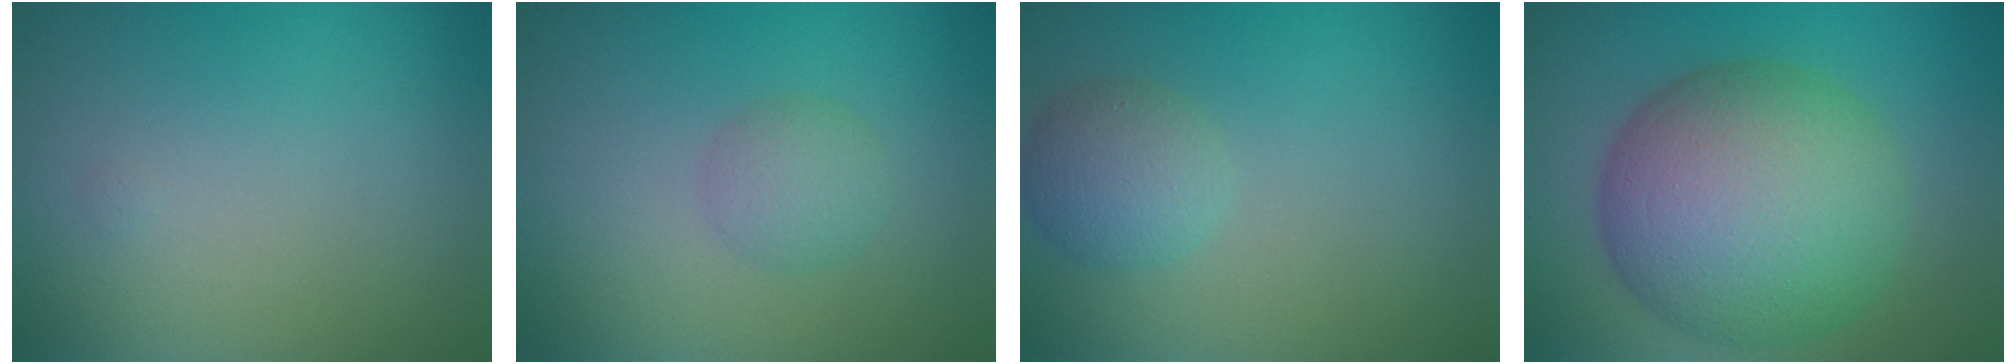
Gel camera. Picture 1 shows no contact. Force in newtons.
{"total": 2.0, "press": 2.0, "slide": 0.2}
{"total": 2.7, "press": 2.7, "slide": 0.1}
{"total": 13.3, "press": 13.3, "slide": 0.4}